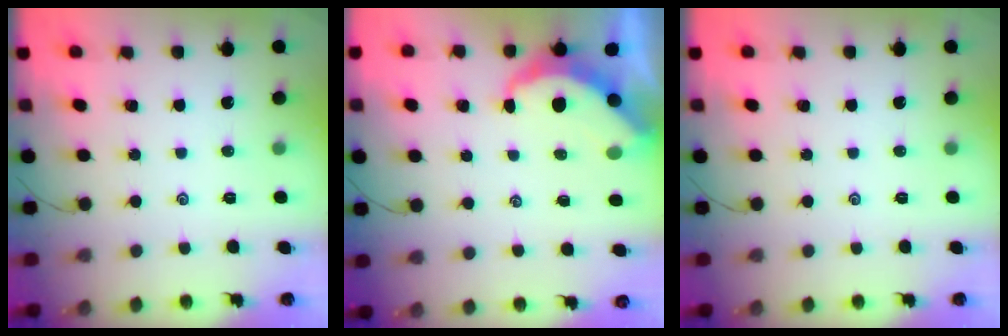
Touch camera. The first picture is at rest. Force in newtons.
{"total": 6.0, "press": 6.0, "slide": 0.4}
{"total": 0.0}